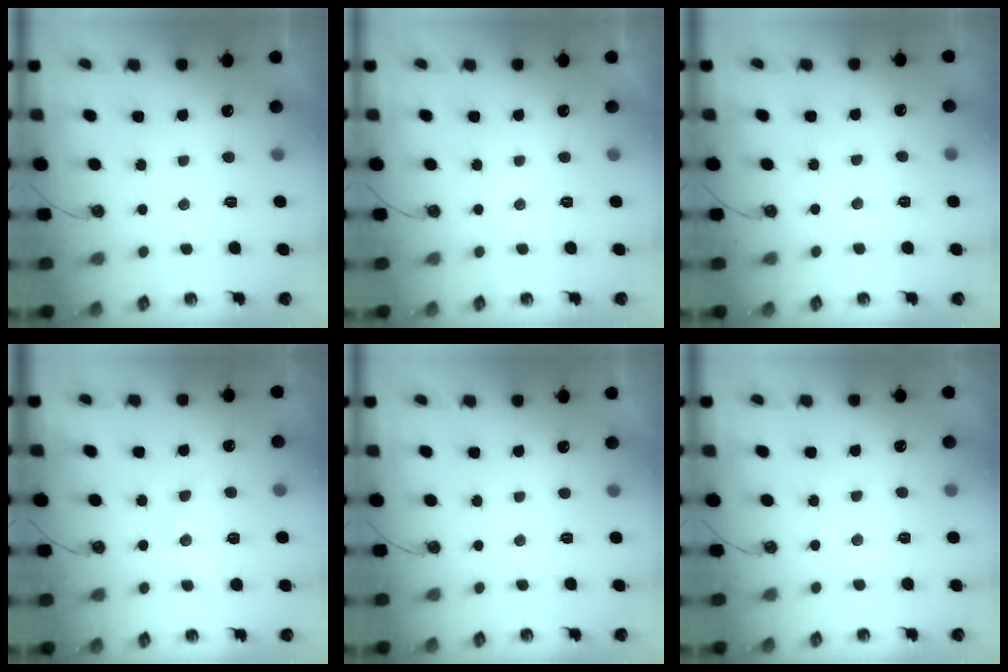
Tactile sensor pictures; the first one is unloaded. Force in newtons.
{"total": 0.0}
{"total": 3.4, "press": 3.4, "slide": 0.5}
{"total": 8.0, "press": 8.0, "slide": 0.6}
{"total": 0.0}
{"total": 5.6, "press": 5.6, "slide": 0.9}